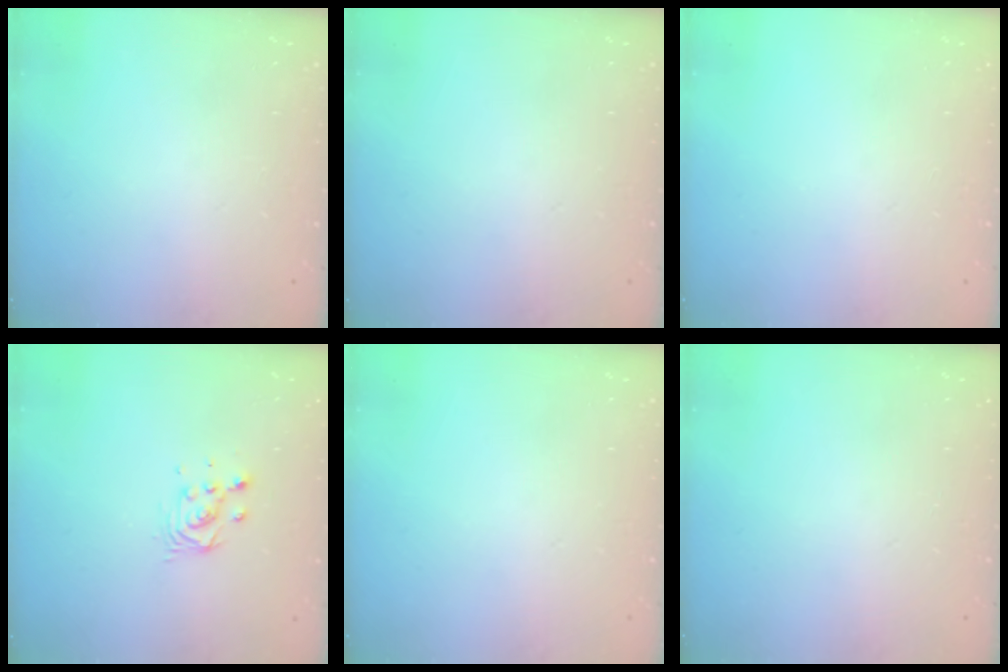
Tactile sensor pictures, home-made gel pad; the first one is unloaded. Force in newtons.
{"total": 0.0}
{"total": 0.0}
{"total": 3.9, "press": 3.9, "slide": 0.2}
{"total": 0.0}
{"total": 0.0}